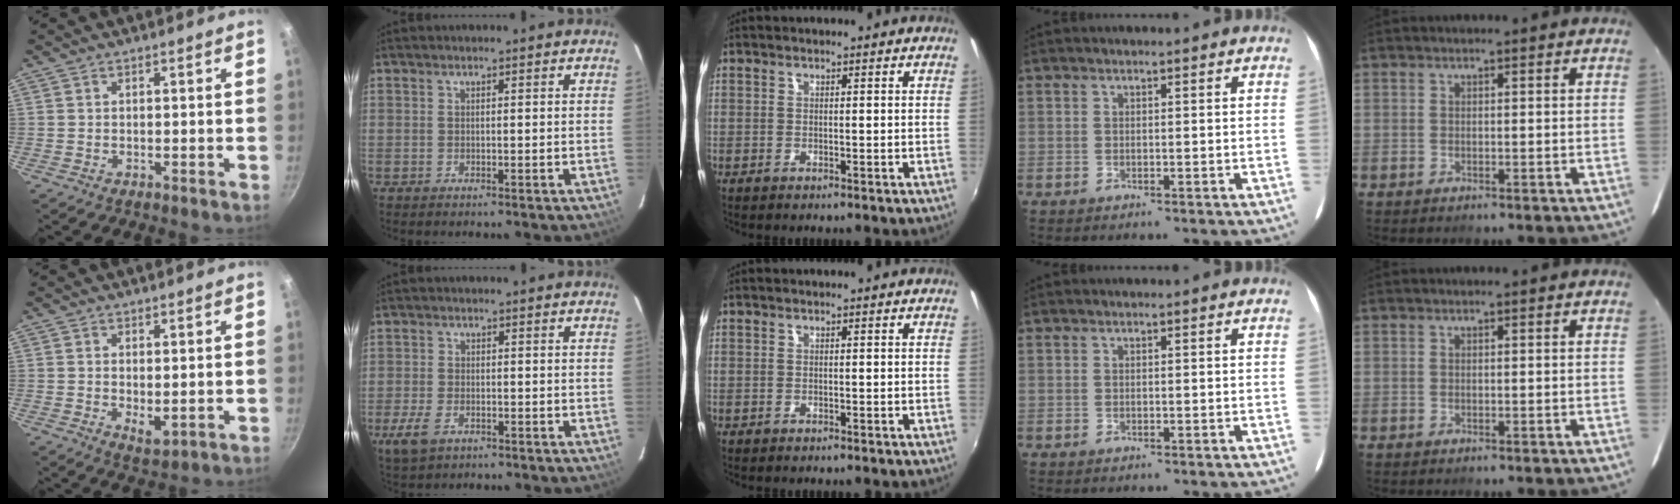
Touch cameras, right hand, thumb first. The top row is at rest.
{"thumb": {"total": 3.7, "force": [0.3, 1.8, 3.2], "torque": [-0.050, -0.014, 0.008]}, "index": {"total": 5.4, "force": [-2.9, 2.9, 3.5], "torque": [-0.093, -0.010, -0.053]}}